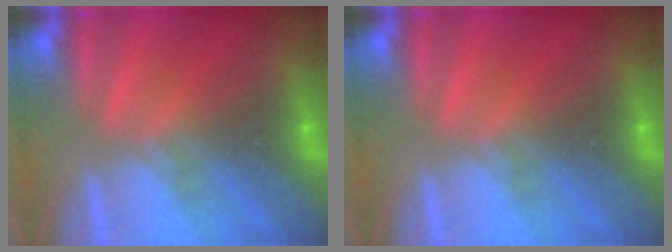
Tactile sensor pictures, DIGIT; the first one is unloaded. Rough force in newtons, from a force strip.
{"total": 0.0}